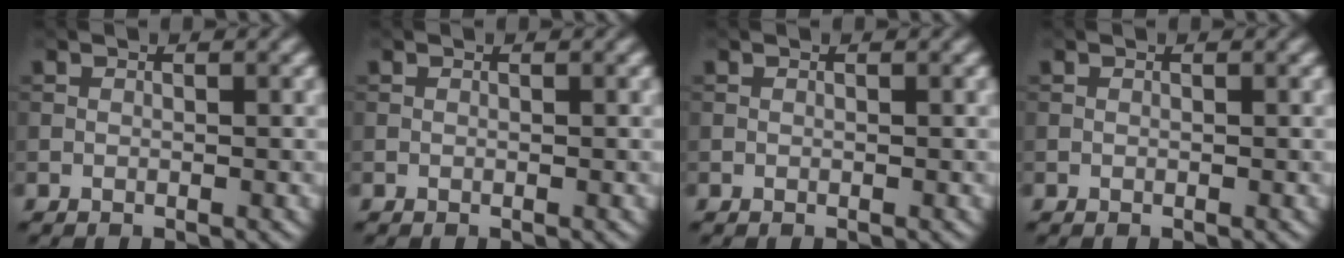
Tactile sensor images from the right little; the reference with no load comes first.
{"total": 0.0}
{"total": 0.0}
{"total": 0.0}